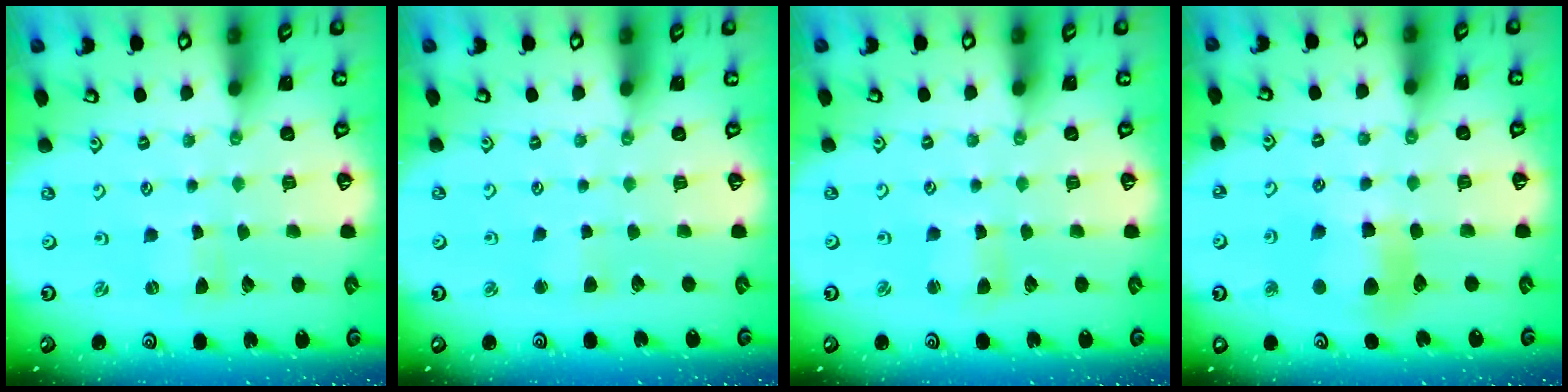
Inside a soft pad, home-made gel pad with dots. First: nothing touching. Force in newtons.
{"total": 2.9, "press": 2.9, "slide": 0.4}
{"total": 2.5, "press": 2.5, "slide": 0.3}
{"total": 8.9, "press": 8.8, "slide": 1.3}